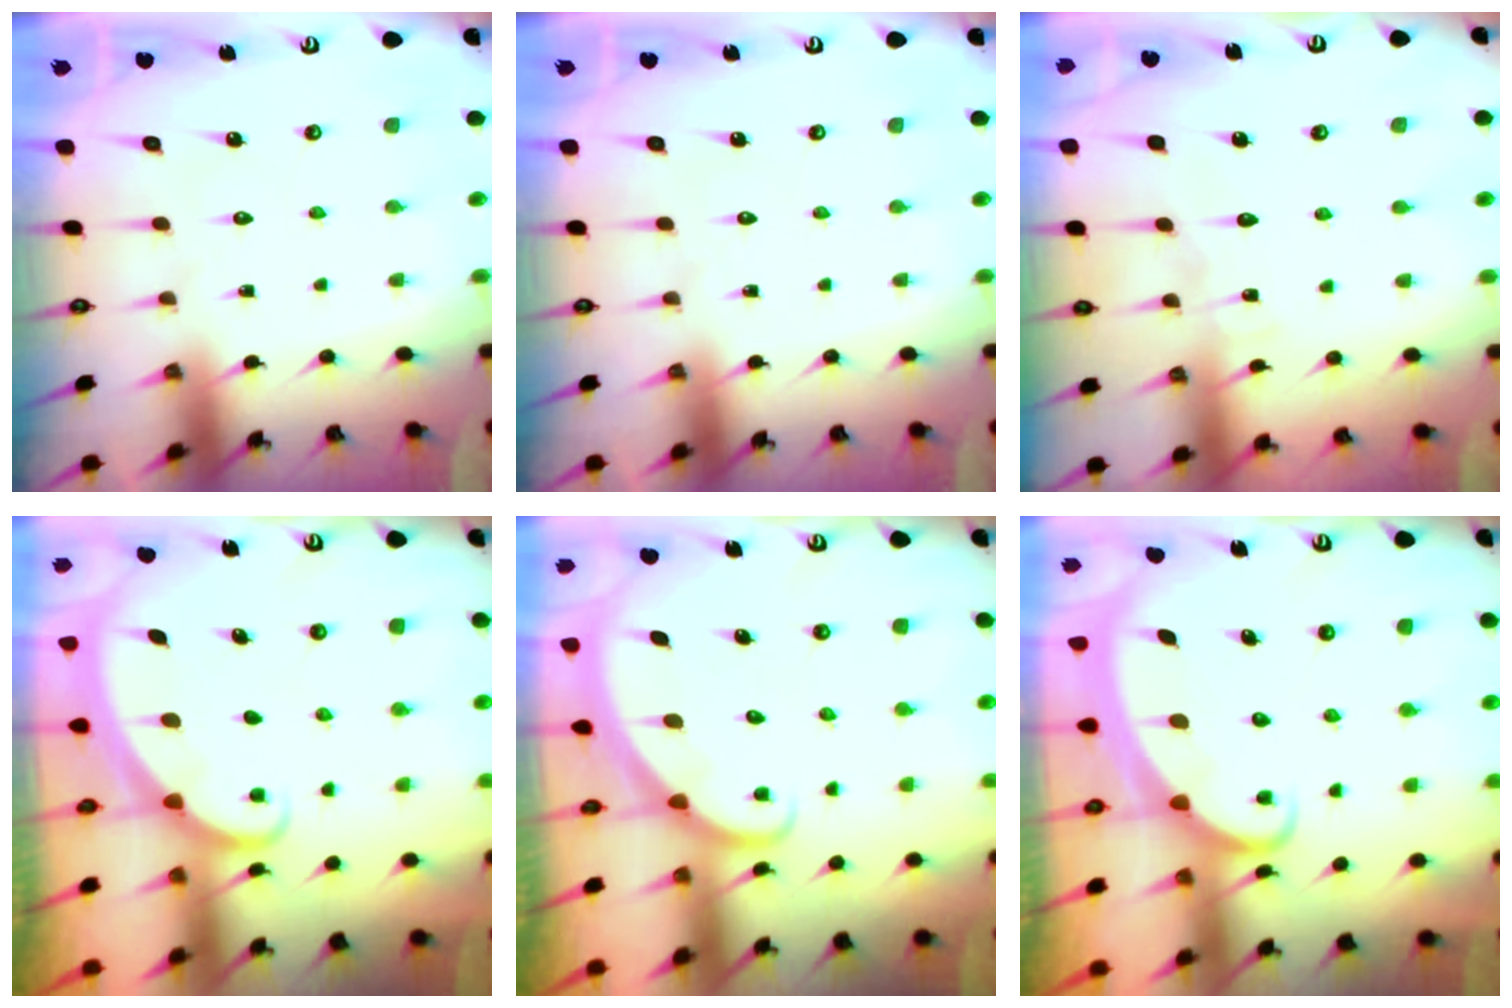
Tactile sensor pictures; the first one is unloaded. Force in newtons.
{"total": 0.0}
{"total": 5.2, "press": 5.2, "slide": 0.5}
{"total": 1.7, "press": 1.7, "slide": 0.1}
{"total": 2.0, "press": 2.0, "slide": 0.0}
{"total": 2.8, "press": 2.8, "slide": 0.2}